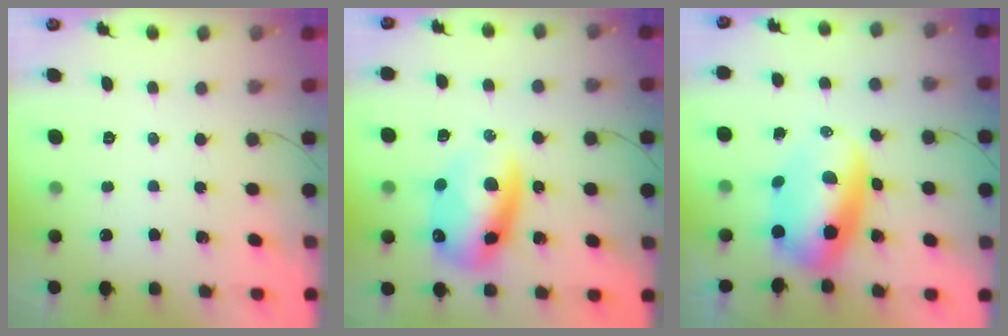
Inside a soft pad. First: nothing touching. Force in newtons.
{"total": 12.9, "press": 12.7, "slide": 2.5}
{"total": 10.0, "press": 9.7, "slide": 2.5}